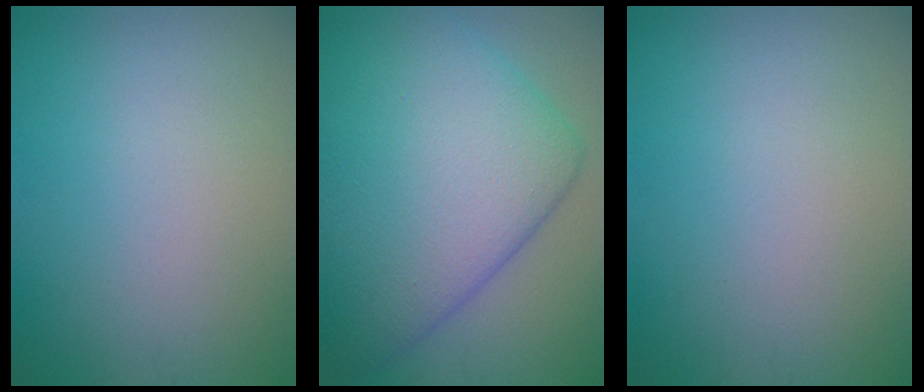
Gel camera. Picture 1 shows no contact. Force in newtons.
{"total": 13.4, "press": 13.4, "slide": 0.3}
{"total": 0.0}